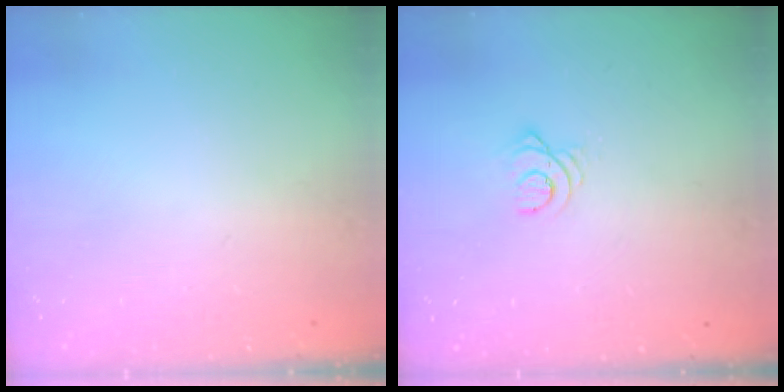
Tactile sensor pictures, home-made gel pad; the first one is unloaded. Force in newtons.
{"total": 2.2, "press": 2.2, "slide": 0.3}